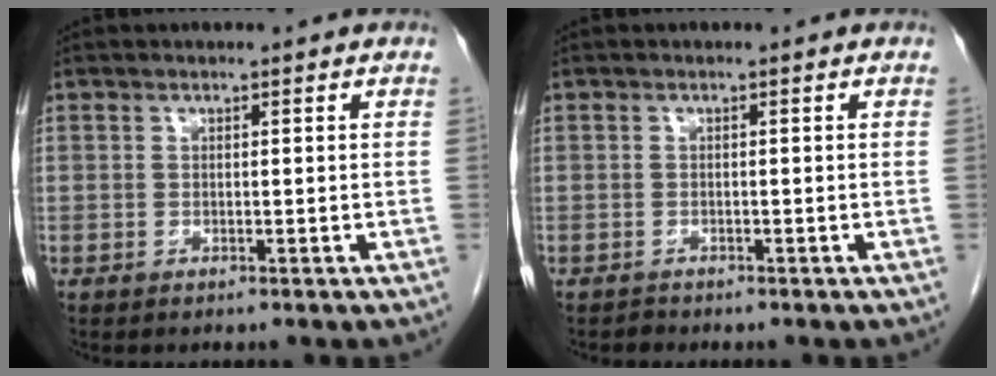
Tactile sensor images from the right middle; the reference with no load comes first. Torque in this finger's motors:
{"motor_torque": [-0.01, 0.18, 0.00, -0.01]}